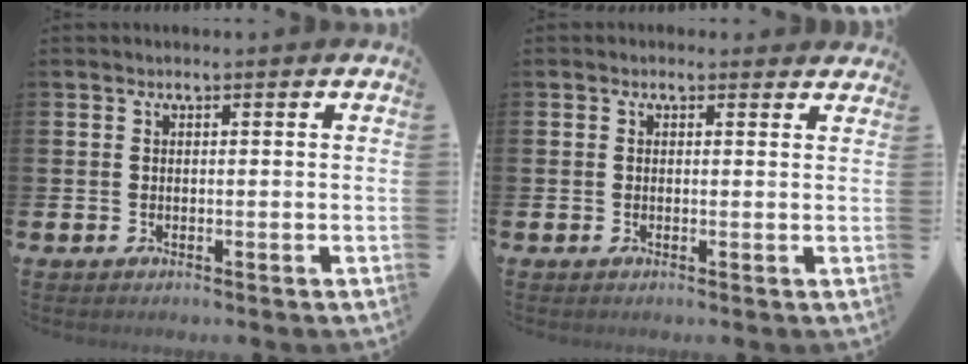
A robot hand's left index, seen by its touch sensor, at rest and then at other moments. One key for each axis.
{"total": 0.7, "fx": 0.5, "fy": 0.5, "fz": 0.1, "tx": 0.004, "ty": 0.004, "tz": 0.006}